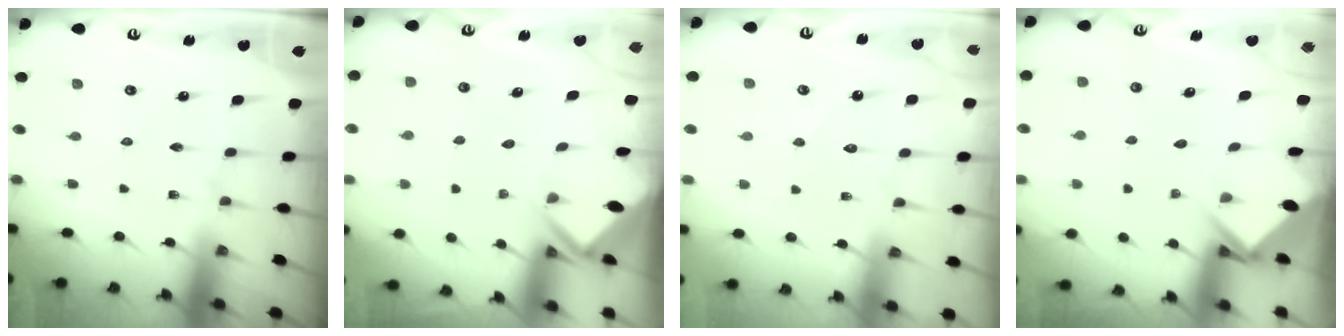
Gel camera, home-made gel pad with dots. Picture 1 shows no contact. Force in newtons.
{"total": 2.7, "press": 2.7, "slide": 0.2}
{"total": 4.6, "press": 4.6, "slide": 0.5}
{"total": 4.0, "press": 4.0, "slide": 0.2}